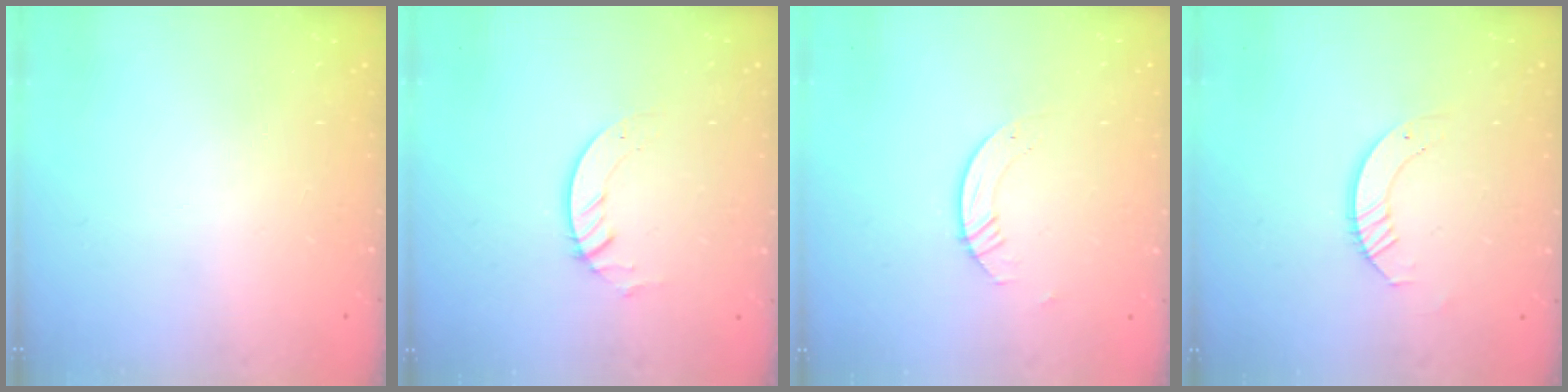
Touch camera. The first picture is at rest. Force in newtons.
{"total": 2.7, "press": 2.7, "slide": 0.2}
{"total": 2.6, "press": 2.6, "slide": 0.2}
{"total": 4.8, "press": 4.8, "slide": 0.5}